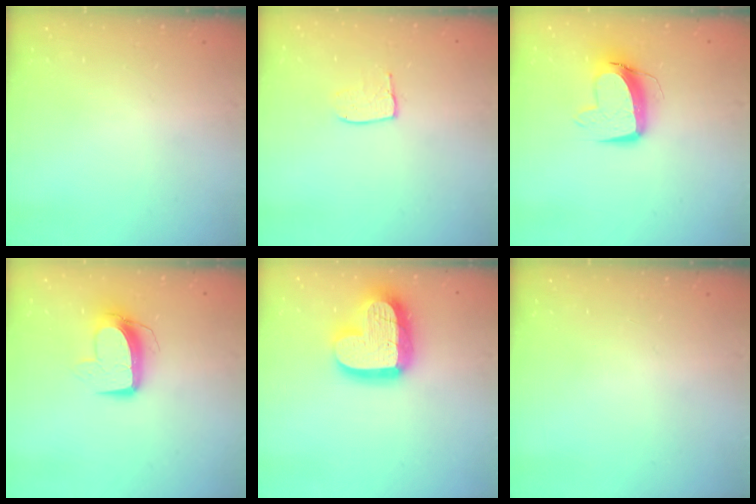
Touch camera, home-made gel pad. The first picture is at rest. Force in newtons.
{"total": 6.3, "press": 6.3, "slide": 0.4}
{"total": 10.9, "press": 10.8, "slide": 1.2}
{"total": 10.2, "press": 10.2, "slide": 0.6}
{"total": 20.3, "press": 20.3, "slide": 1.8}
{"total": 0.0}